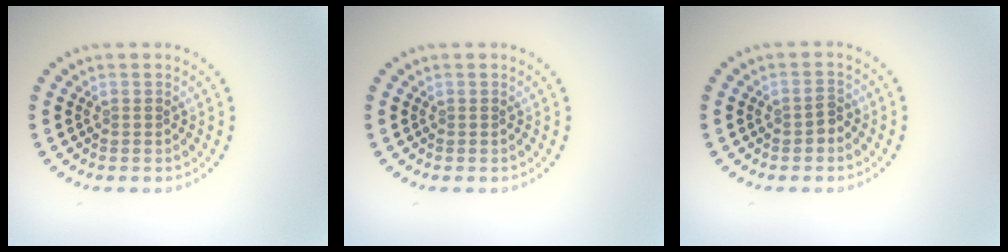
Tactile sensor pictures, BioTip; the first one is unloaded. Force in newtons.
{"total": 0.0}
{"total": 1.2, "press": 1.2, "slide": 0.3}